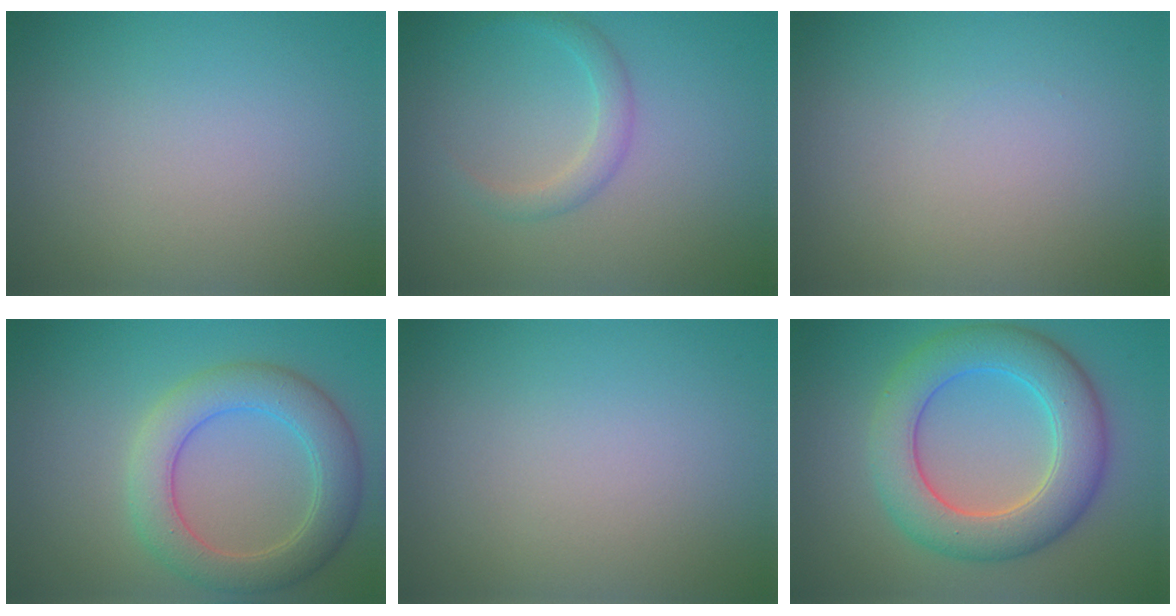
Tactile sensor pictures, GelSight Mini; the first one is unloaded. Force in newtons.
{"total": 1.8, "press": 1.8, "slide": 0.2}
{"total": 0.0}
{"total": 5.5, "press": 5.4, "slide": 0.3}
{"total": 0.0}
{"total": 7.4, "press": 7.4, "slide": 0.0}